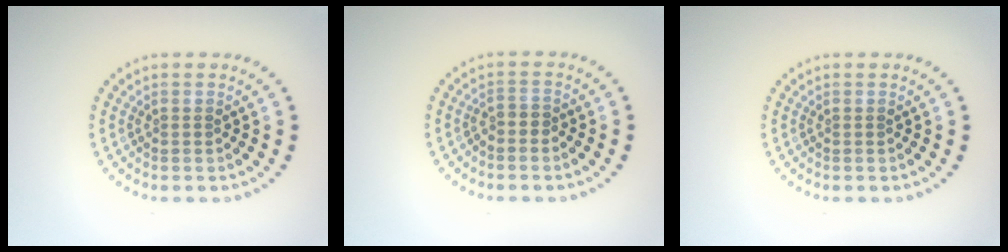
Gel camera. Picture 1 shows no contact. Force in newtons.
{"total": 0.8, "press": 0.5, "slide": 0.6}
{"total": 0.0}